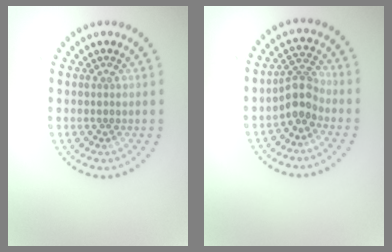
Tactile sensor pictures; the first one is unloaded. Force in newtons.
{"total": 2.8, "press": 2.1, "slide": 1.8}